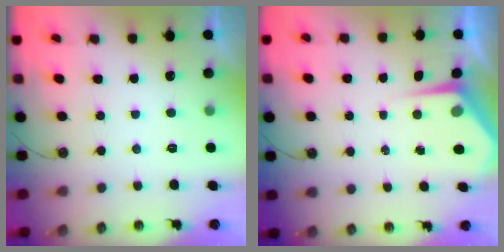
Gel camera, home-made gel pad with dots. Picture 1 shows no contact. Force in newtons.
{"total": 4.8, "press": 4.8, "slide": 0.5}